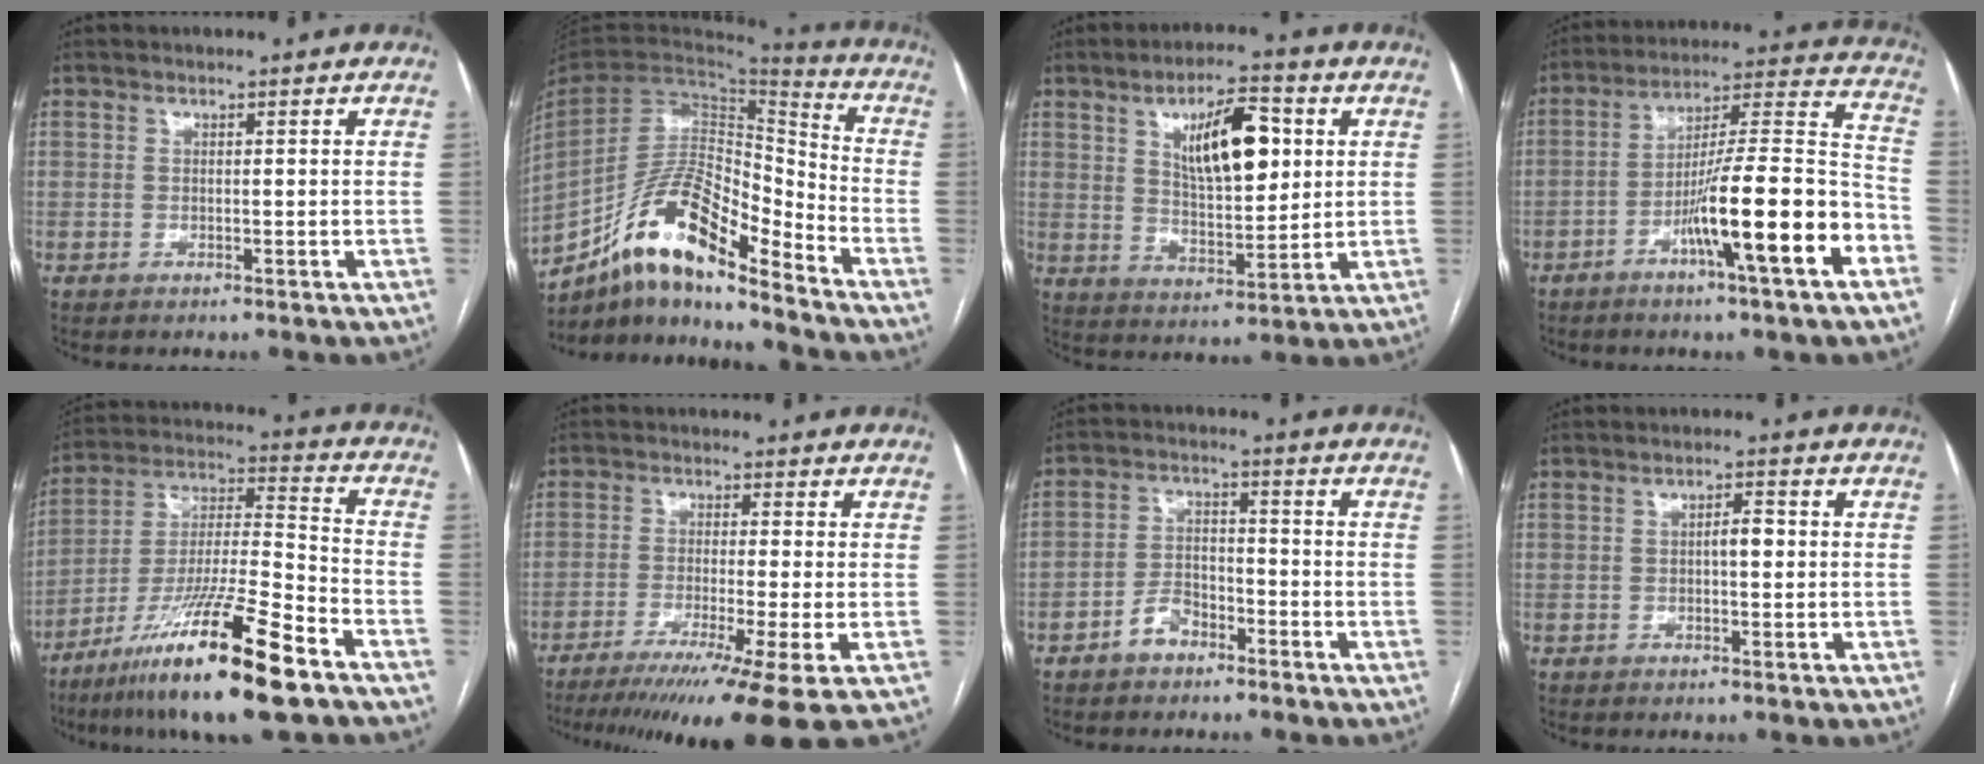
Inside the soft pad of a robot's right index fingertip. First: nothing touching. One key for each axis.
{"total": 16.7, "fx": -11.6, "fy": 4.0, "fz": 11.4, "tx": -0.212, "ty": 0.022, "tz": -0.207}
{"total": 11.8, "fx": 3.9, "fy": 3.9, "fz": 10.5, "tx": -0.175, "ty": 0.007, "tz": 0.071}
{"total": 17.0, "fx": -7.3, "fy": 0.4, "fz": 15.3, "tx": -0.242, "ty": 0.004, "tz": -0.119}
{"total": 19.8, "fx": -12.5, "fy": 0.9, "fz": 15.3, "tx": -0.289, "ty": -0.036, "tz": -0.224}
{"total": 13.3, "fx": -9.2, "fy": -1.9, "fz": 9.4, "tx": -0.127, "ty": -0.039, "tz": -0.143}
{"total": 4.8, "fx": -3.1, "fy": 2.8, "fz": 2.3, "tx": -0.044, "ty": 0.013, "tz": -0.057}
{"total": 2.4, "fx": 0.0, "fy": 0.7, "fz": 2.3, "tx": -0.035, "ty": 0.005, "tz": -0.001}